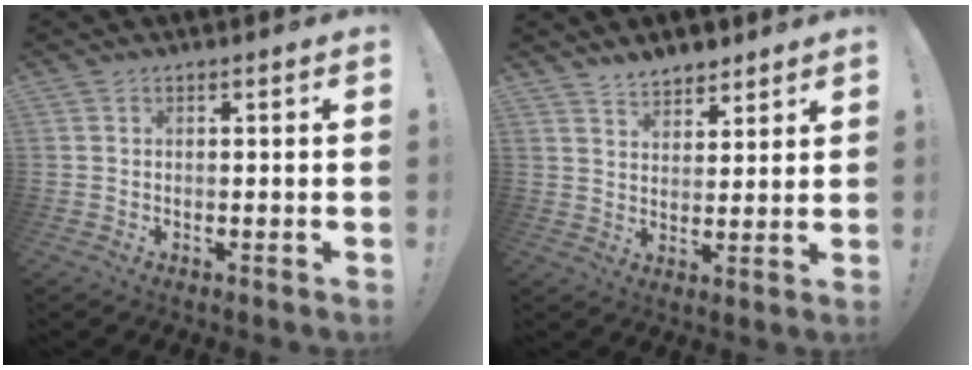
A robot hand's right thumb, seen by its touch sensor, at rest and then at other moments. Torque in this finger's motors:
{"motor_torque": [0.03, 0.03, -0.01, 0.02, 0.00]}